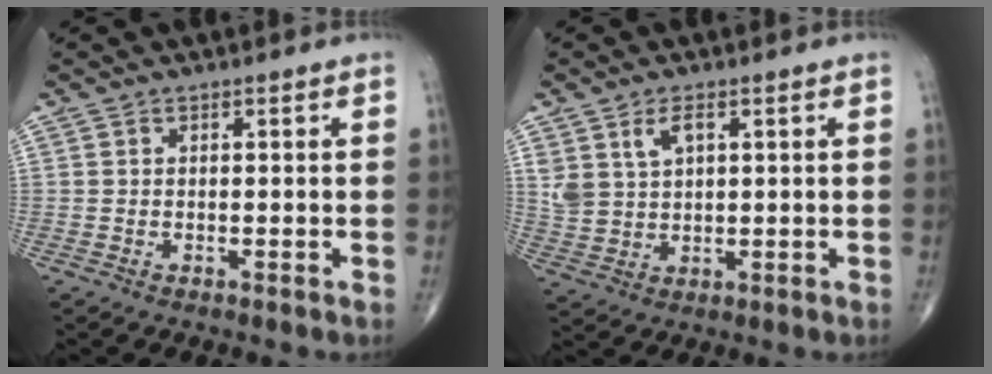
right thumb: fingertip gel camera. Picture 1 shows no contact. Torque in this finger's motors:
{"motor_torque": [-0.03, 0.20, 0.42, 0.51, 0.03]}